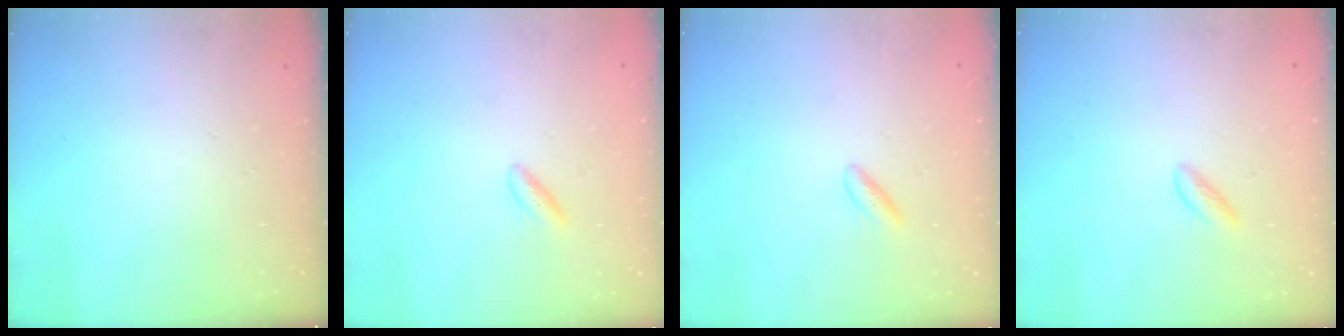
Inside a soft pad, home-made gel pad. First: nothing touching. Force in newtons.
{"total": 2.7, "press": 2.4, "slide": 1.1}
{"total": 2.7, "press": 2.4, "slide": 1.1}
{"total": 2.3, "press": 2.2, "slide": 0.9}